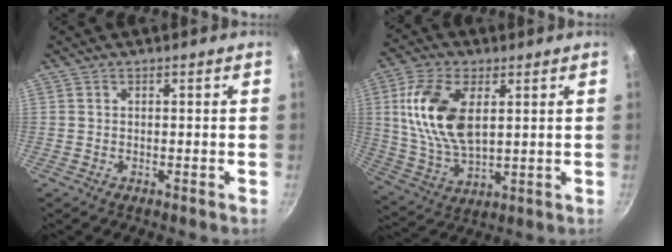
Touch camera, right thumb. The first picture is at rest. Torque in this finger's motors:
{"motor_torque": [0.84, 1.11, 1.68, 0.00, 0.56]}